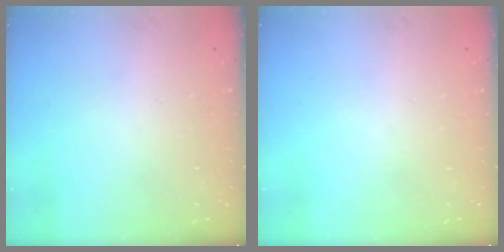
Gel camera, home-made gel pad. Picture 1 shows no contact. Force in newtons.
{"total": 0.0}